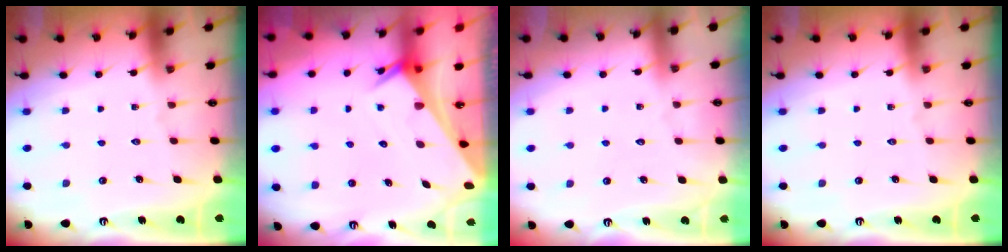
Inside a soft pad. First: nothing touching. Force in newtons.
{"total": 2.4, "press": 2.4, "slide": 0.1}
{"total": 2.5, "press": 2.5, "slide": 0.3}
{"total": 0.0}